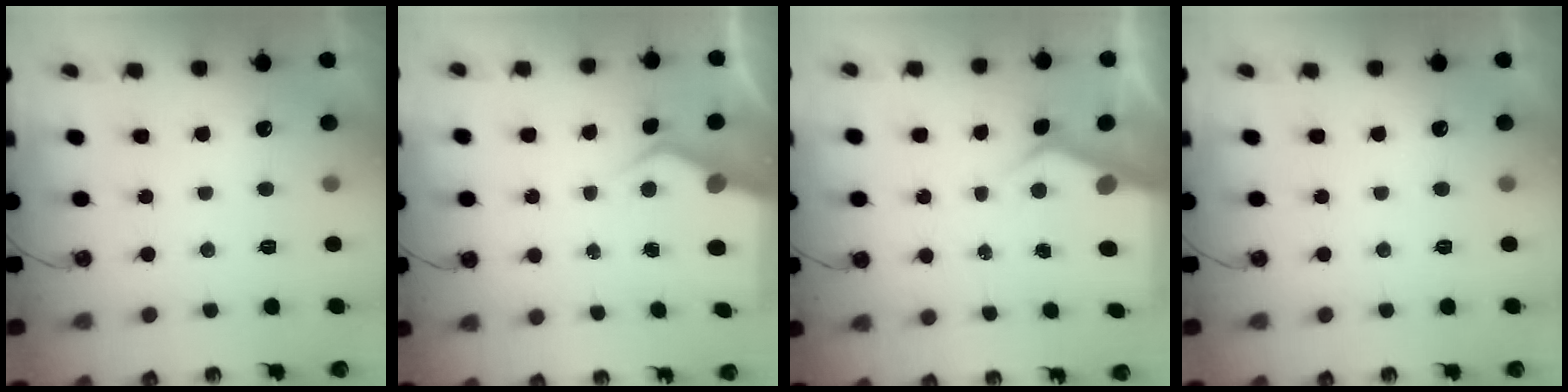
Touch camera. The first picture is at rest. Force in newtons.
{"total": 4.9, "press": 4.8, "slide": 0.6}
{"total": 4.6, "press": 4.5, "slide": 0.5}
{"total": 0.0}